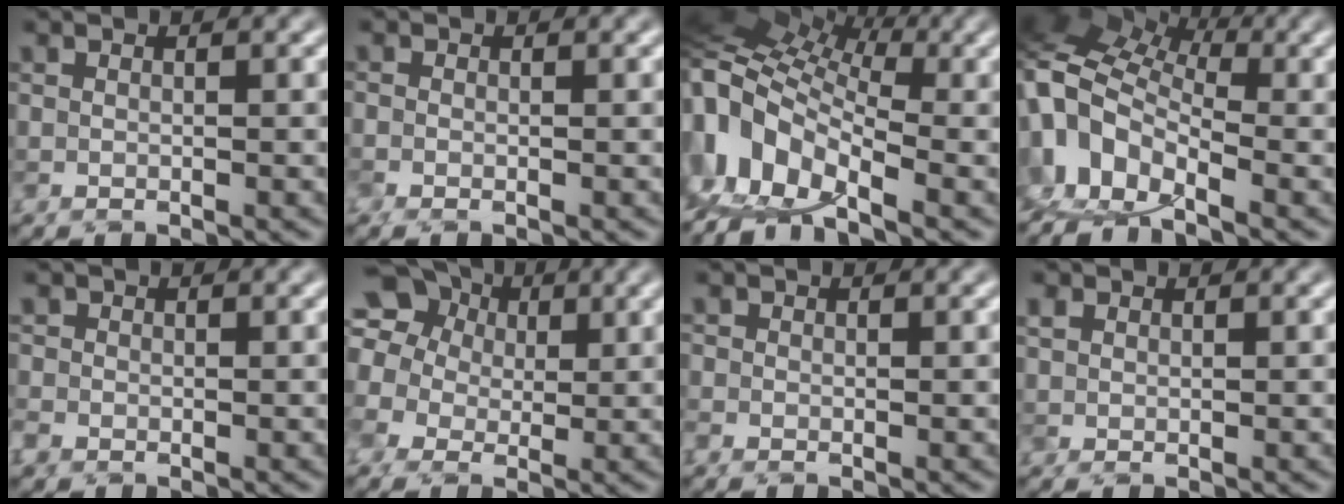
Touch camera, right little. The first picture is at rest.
{"total": 0.7, "force": [-0.5, 0.4, 0.4], "torque": [-0.014, -0.003, -0.016]}
{"total": 8.7, "force": [-2.1, 5.6, 6.3], "torque": [-0.122, 0.009, -0.054]}
{"total": 7.7, "force": [-0.7, 5.0, 5.9], "torque": [-0.128, 0.010, -0.028]}
{"total": 1.4, "force": [-0.7, 1.3, 0.2], "torque": [-0.006, 0.002, -0.020]}
{"total": 8.8, "force": [2.2, 7.3, 4.3], "torque": [-0.098, 0.030, 0.011]}
{"total": 0.9, "force": [-0.5, 0.7, 0.1], "torque": [-0.006, 0.002, -0.016]}
{"total": 1.1, "force": [0.5, 0.9, 0.3], "torque": [-0.005, 0.006, 0.009]}